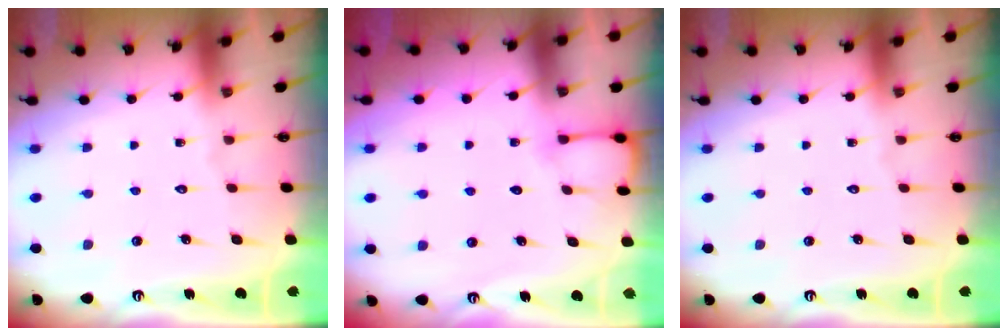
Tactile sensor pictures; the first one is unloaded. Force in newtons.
{"total": 4.5, "press": 4.5, "slide": 0.4}
{"total": 0.0}